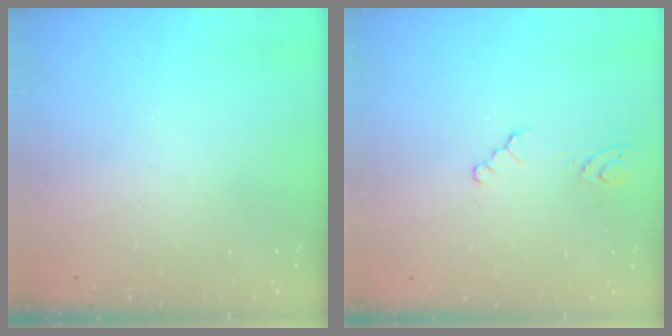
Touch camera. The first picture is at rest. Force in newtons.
{"total": 2.1, "press": 2.1, "slide": 0.3}